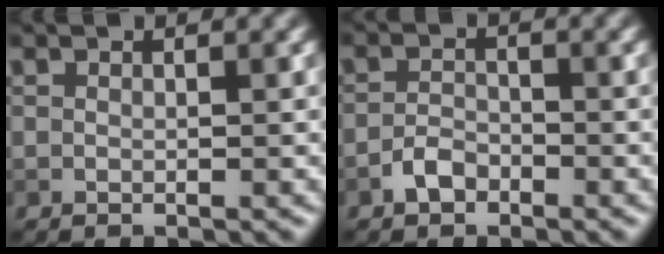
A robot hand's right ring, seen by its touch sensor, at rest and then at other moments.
{"total": 1.9, "force": [-1.3, 1.1, 0.9], "torque": [-0.014, 0.006, -0.027]}